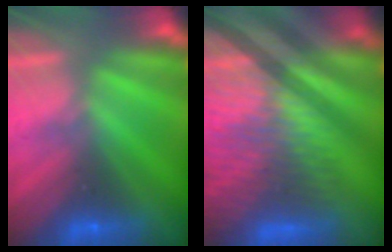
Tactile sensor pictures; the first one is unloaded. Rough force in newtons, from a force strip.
{"total": 8.2}